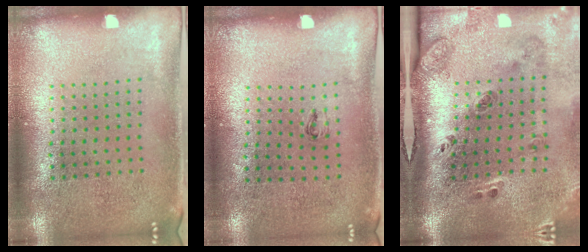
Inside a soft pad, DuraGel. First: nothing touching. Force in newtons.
{"total": 0.6, "press": 0.2, "slide": 0.5}
{"total": 3.3, "press": 2.0, "slide": 2.6}